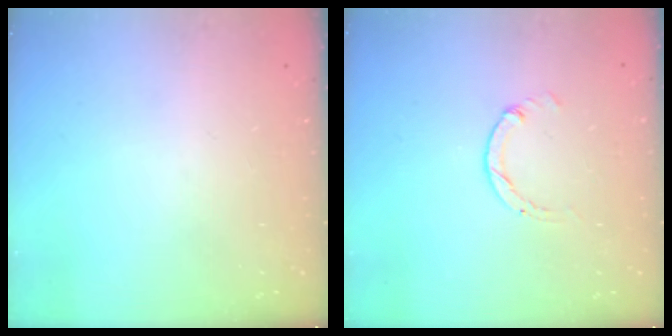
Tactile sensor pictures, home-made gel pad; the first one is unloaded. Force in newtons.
{"total": 0.0}